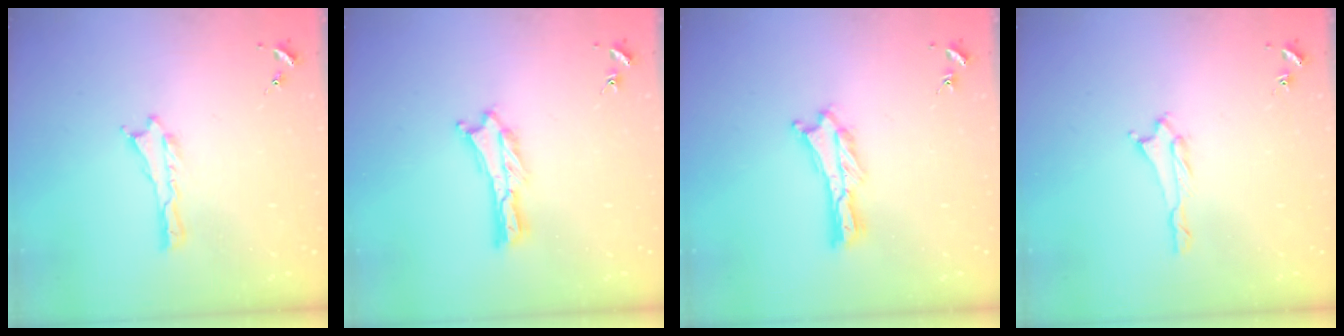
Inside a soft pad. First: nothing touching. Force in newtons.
{"total": 0.6, "press": 0.6, "slide": 0.2}
{"total": 0.9, "press": 0.9, "slide": 0.2}
{"total": 1.3, "press": 1.3, "slide": 0.1}